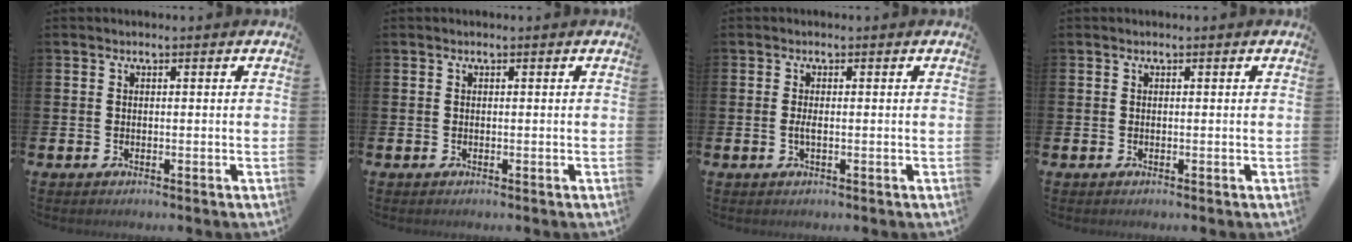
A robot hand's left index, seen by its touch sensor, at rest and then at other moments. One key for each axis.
{"total": 0.0}
{"total": 1.1, "fx": -0.2, "fy": 0.3, "fz": 1.0, "tx": -0.019, "ty": 0.001, "tz": -0.004}
{"total": 0.0}